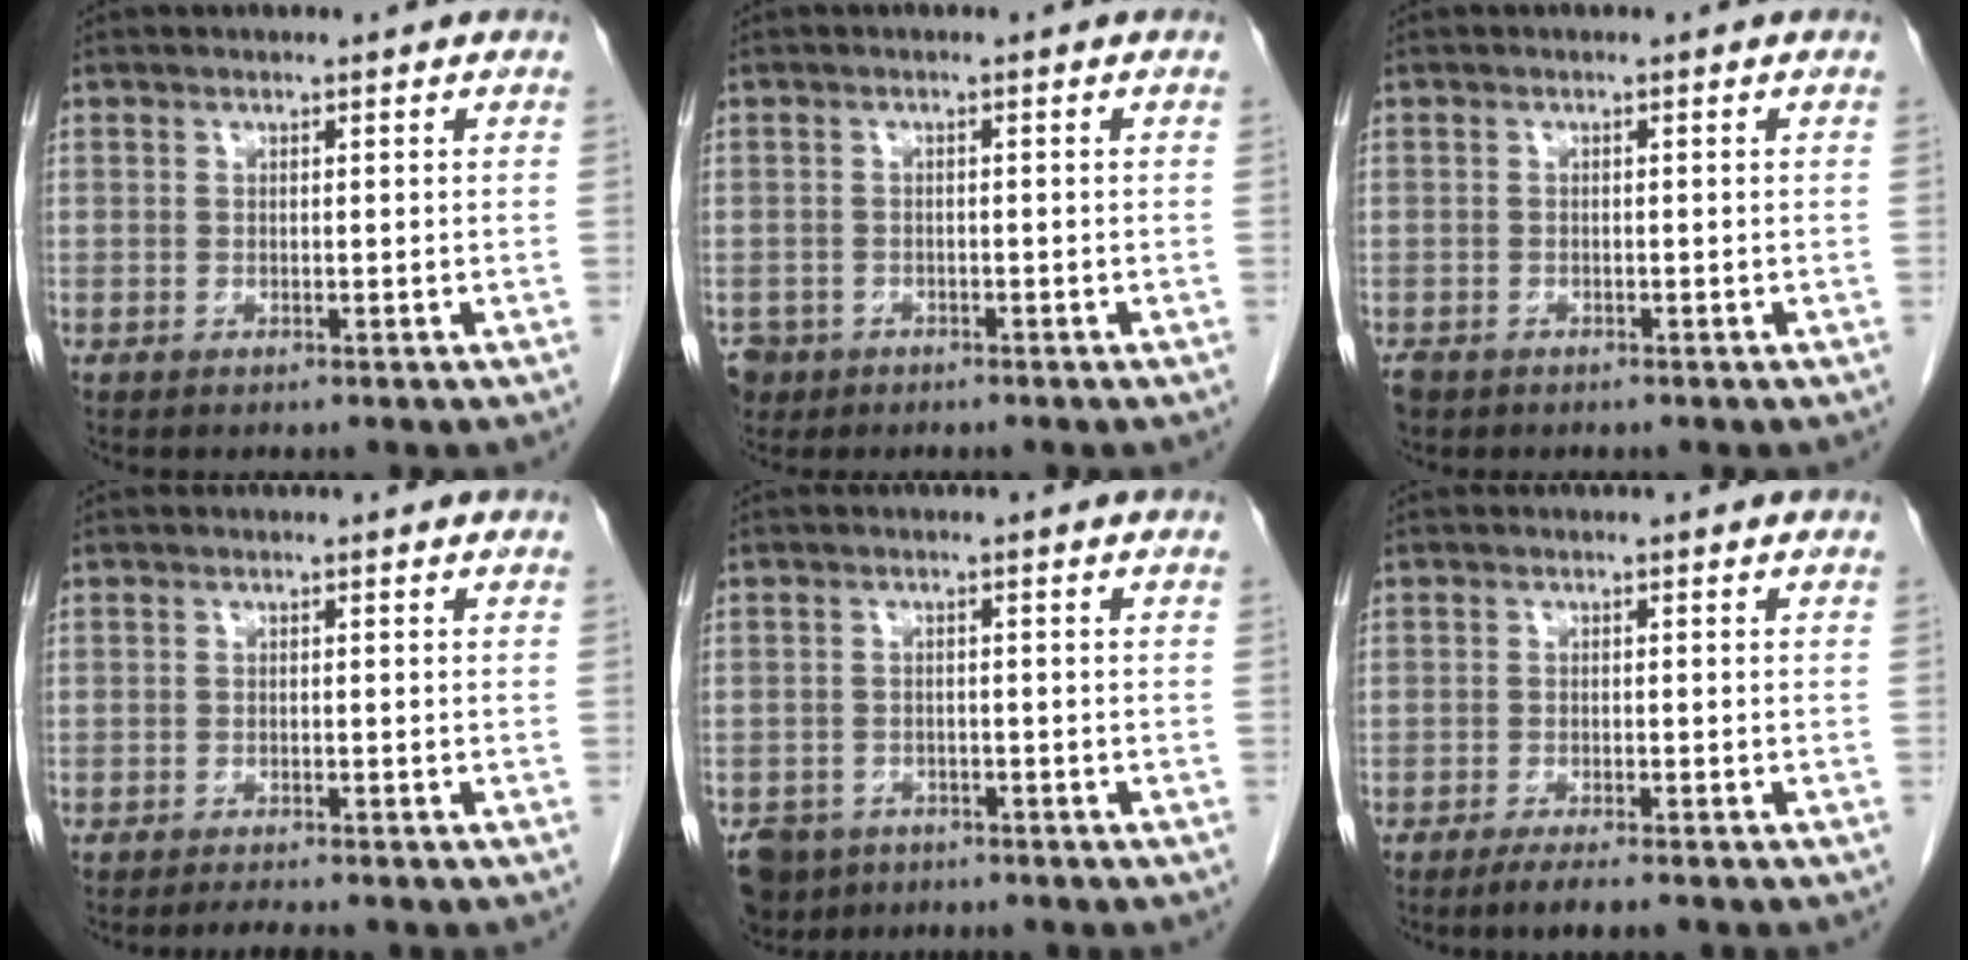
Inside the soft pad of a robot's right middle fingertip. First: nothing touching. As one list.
[{"total": 3.5, "force": [-2.3, 2.6, 0.3], "torque": [-0.007, 0.003, -0.040]}, {"total": 1.9, "force": [-1.4, 1.1, 0.5], "torque": [-0.016, -0.002, -0.024]}, {"total": 1.7, "force": [-1.6, -0.3, 0.5], "torque": [-0.017, -0.009, -0.024]}, {"total": 5.1, "force": [-3.9, 3.2, 0.5], "torque": [-0.009, 0.000, -0.066]}, {"total": 3.3, "force": [-2.6, 0.1, 2.0], "torque": [-0.031, -0.005, -0.041]}]